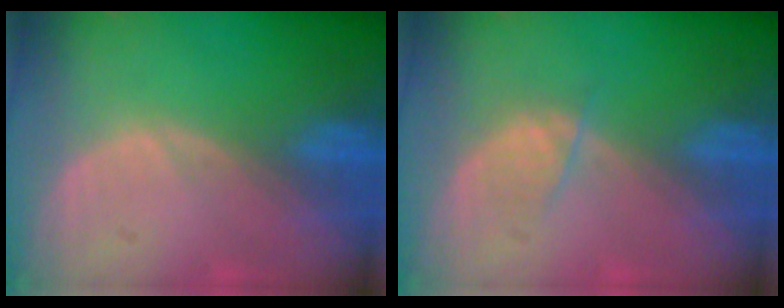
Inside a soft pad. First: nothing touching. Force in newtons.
{"total": 1.9, "press": 1.9, "slide": 0.4}